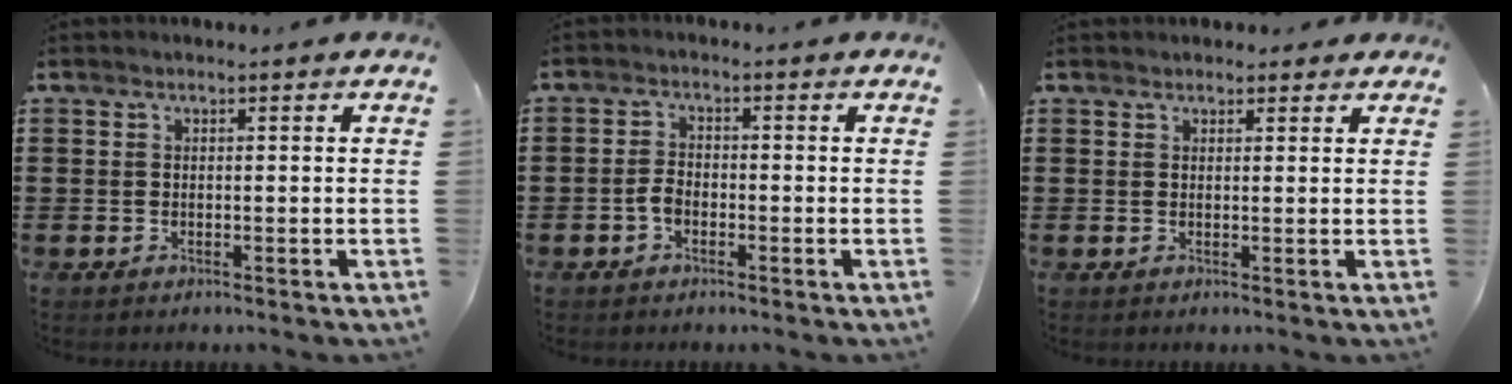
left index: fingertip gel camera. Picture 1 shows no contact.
{"total": 2.4, "force": [-0.9, 1.4, 1.8], "torque": [-0.051, -0.002, -0.022]}
{"total": 1.4, "force": [1.3, 0.6, 0.2], "torque": [-0.007, 0.005, 0.025]}